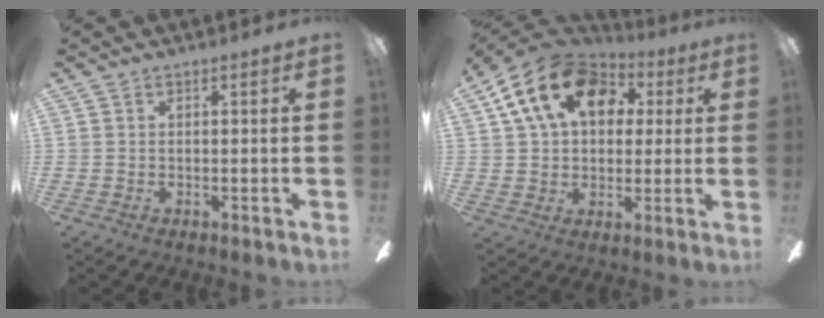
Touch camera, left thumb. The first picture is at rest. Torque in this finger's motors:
{"motor_torque": [1.72, 2.54, 1.40, -1.36, 0.35]}